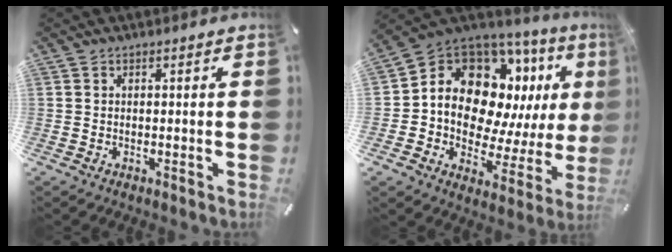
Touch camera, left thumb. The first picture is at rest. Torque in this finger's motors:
{"motor_torque": [1.33, 1.87, 1.41, 0.01, 0.21]}